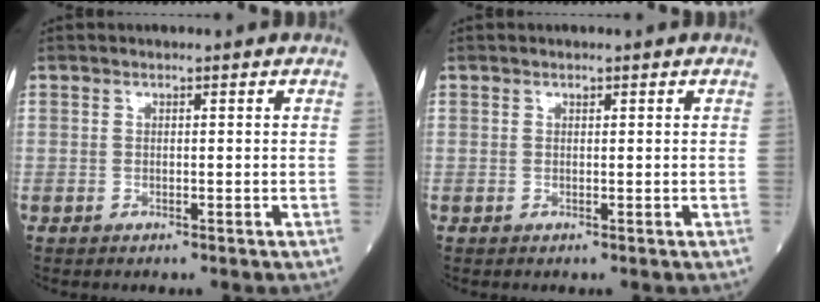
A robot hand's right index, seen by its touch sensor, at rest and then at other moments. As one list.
[{"total": 0.0}]